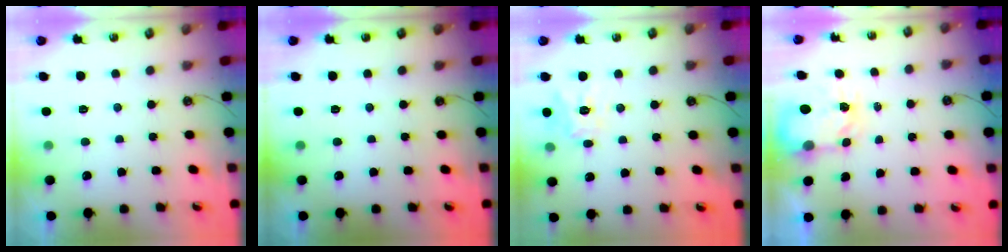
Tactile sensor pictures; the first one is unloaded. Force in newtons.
{"total": 0.0}
{"total": 10.9, "press": 10.8, "slide": 0.6}
{"total": 3.9, "press": 3.8, "slide": 0.6}